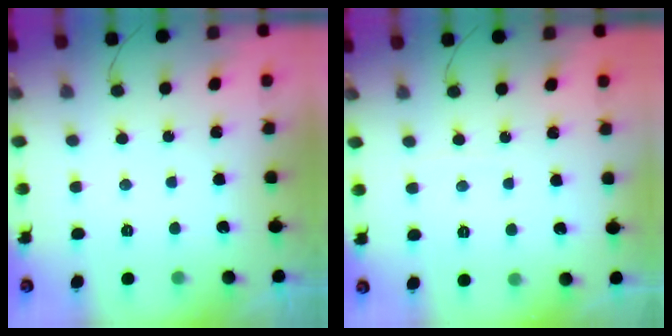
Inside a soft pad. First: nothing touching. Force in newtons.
{"total": 2.2, "press": 2.2, "slide": 0.2}